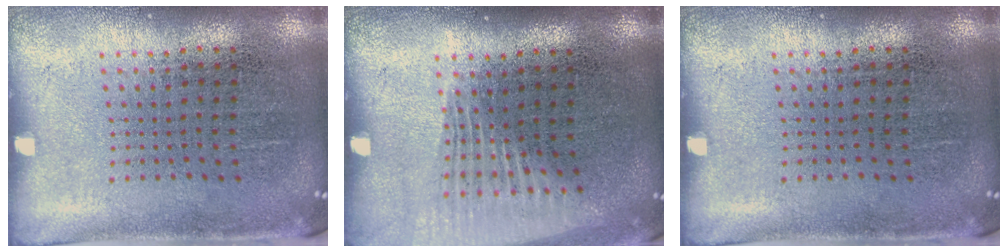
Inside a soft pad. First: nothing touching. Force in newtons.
{"total": 1.5, "press": 1.3, "slide": 0.6}
{"total": 0.0}